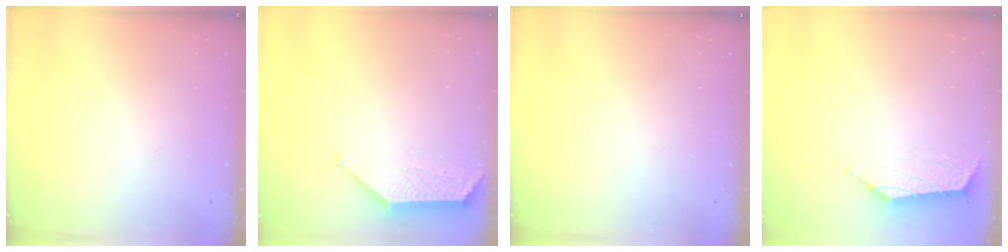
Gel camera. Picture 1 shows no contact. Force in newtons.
{"total": 1.6, "press": 1.5, "slide": 0.3}
{"total": 0.0}
{"total": 1.6, "press": 1.5, "slide": 0.6}